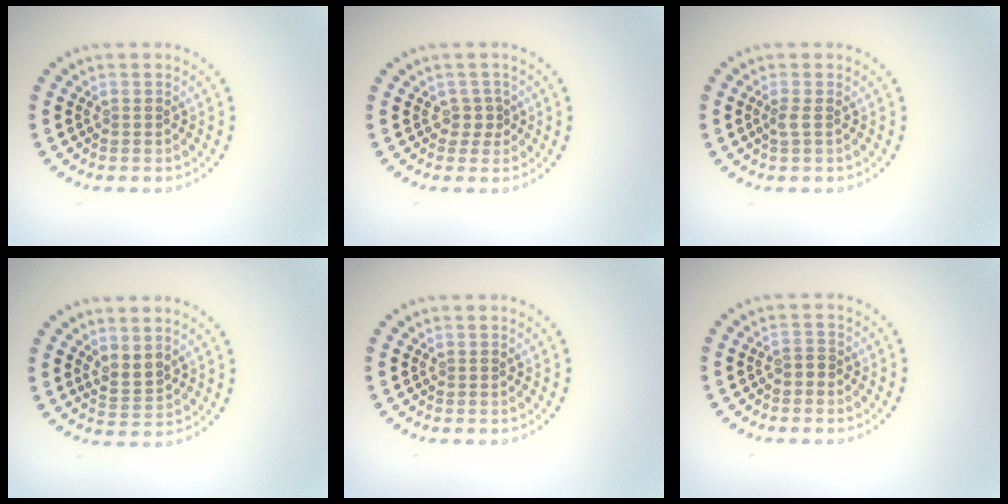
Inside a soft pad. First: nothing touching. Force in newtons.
{"total": 1.4, "press": 0.9, "slide": 1.0}
{"total": 0.9, "press": 0.7, "slide": 0.6}
{"total": 1.7, "press": 1.5, "slide": 0.9}
{"total": 0.0}
{"total": 1.0, "press": 0.9, "slide": 0.3}